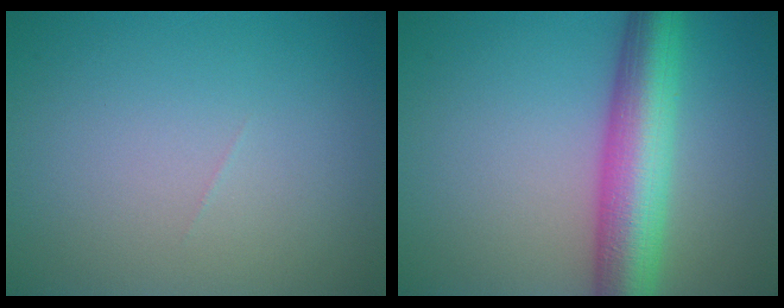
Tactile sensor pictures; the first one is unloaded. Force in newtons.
{"total": 8.1, "press": 8.1, "slide": 0.3}